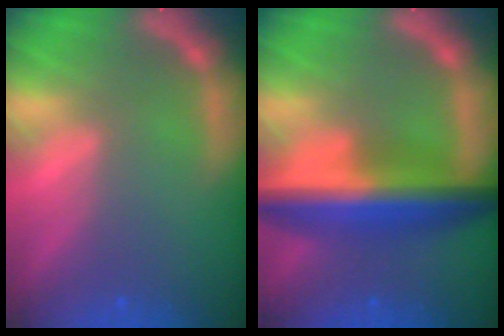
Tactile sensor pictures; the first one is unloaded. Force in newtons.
{"total": 9.0}